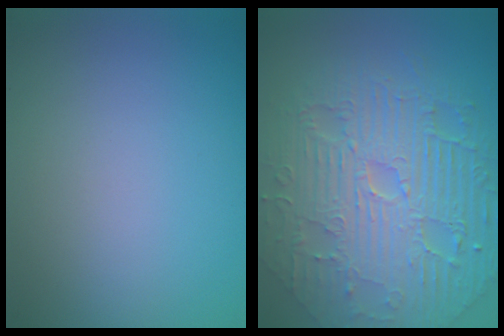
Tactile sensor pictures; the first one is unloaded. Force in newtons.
{"total": 11.1, "press": 7.2, "slide": 8.5}